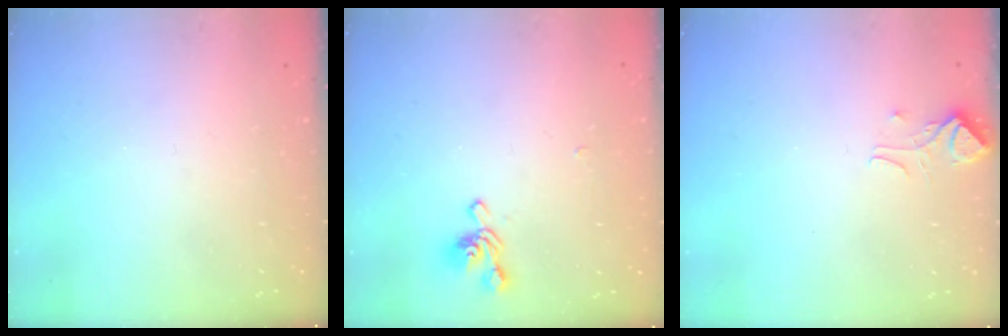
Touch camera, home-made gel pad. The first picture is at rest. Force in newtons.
{"total": 1.8, "press": 1.6, "slide": 0.9}
{"total": 0.9, "press": 0.5, "slide": 0.8}